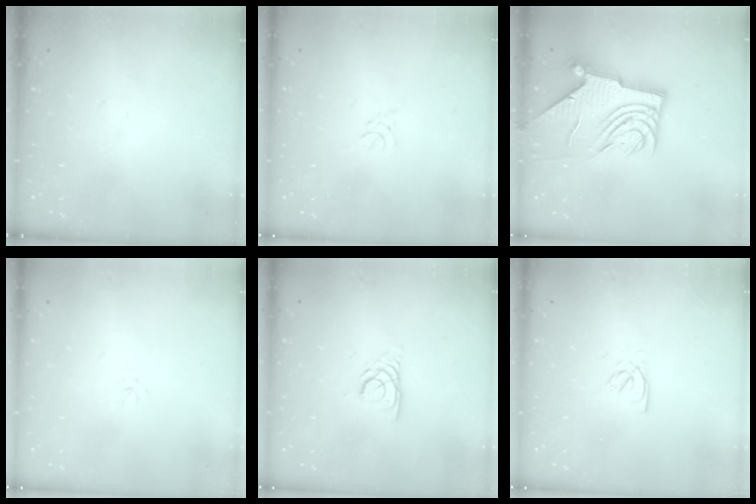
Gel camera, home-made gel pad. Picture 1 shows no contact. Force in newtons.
{"total": 0.0}
{"total": 10.2, "press": 10.1, "slide": 1.1}
{"total": 1.5, "press": 1.5, "slide": 0.1}
{"total": 3.4, "press": 3.4, "slide": 0.2}
{"total": 2.0, "press": 2.0, "slide": 0.4}